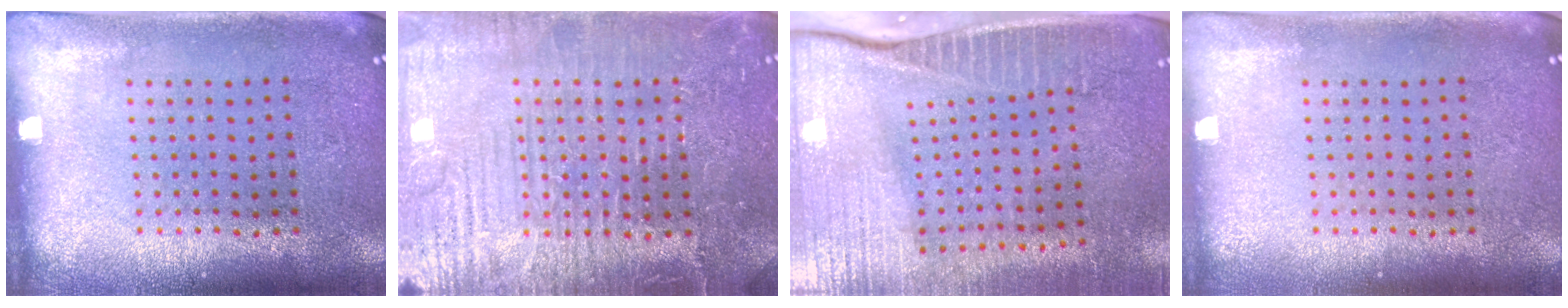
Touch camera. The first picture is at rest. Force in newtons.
{"total": 4.7, "press": 4.7, "slide": 0.8}
{"total": 3.9, "press": 3.5, "slide": 1.7}
{"total": 0.0}